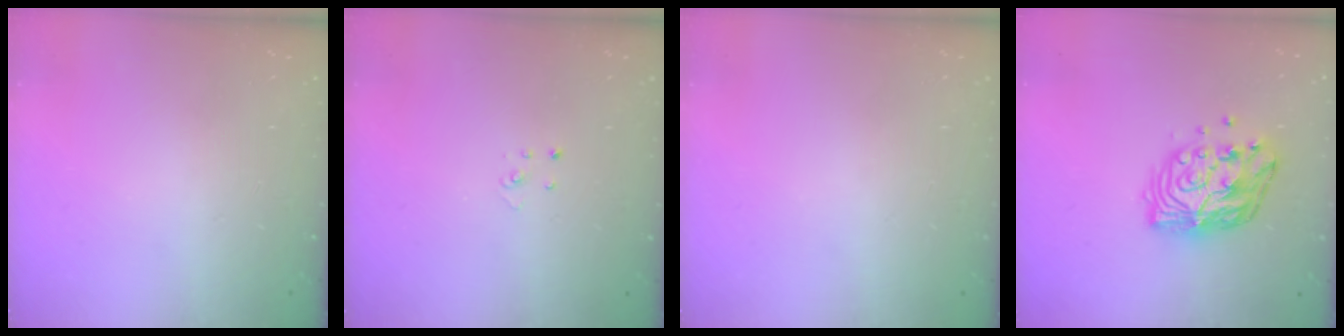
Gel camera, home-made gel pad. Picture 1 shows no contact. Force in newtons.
{"total": 1.9, "press": 1.9, "slide": 0.2}
{"total": 0.0}
{"total": 11.7, "press": 11.7, "slide": 0.8}